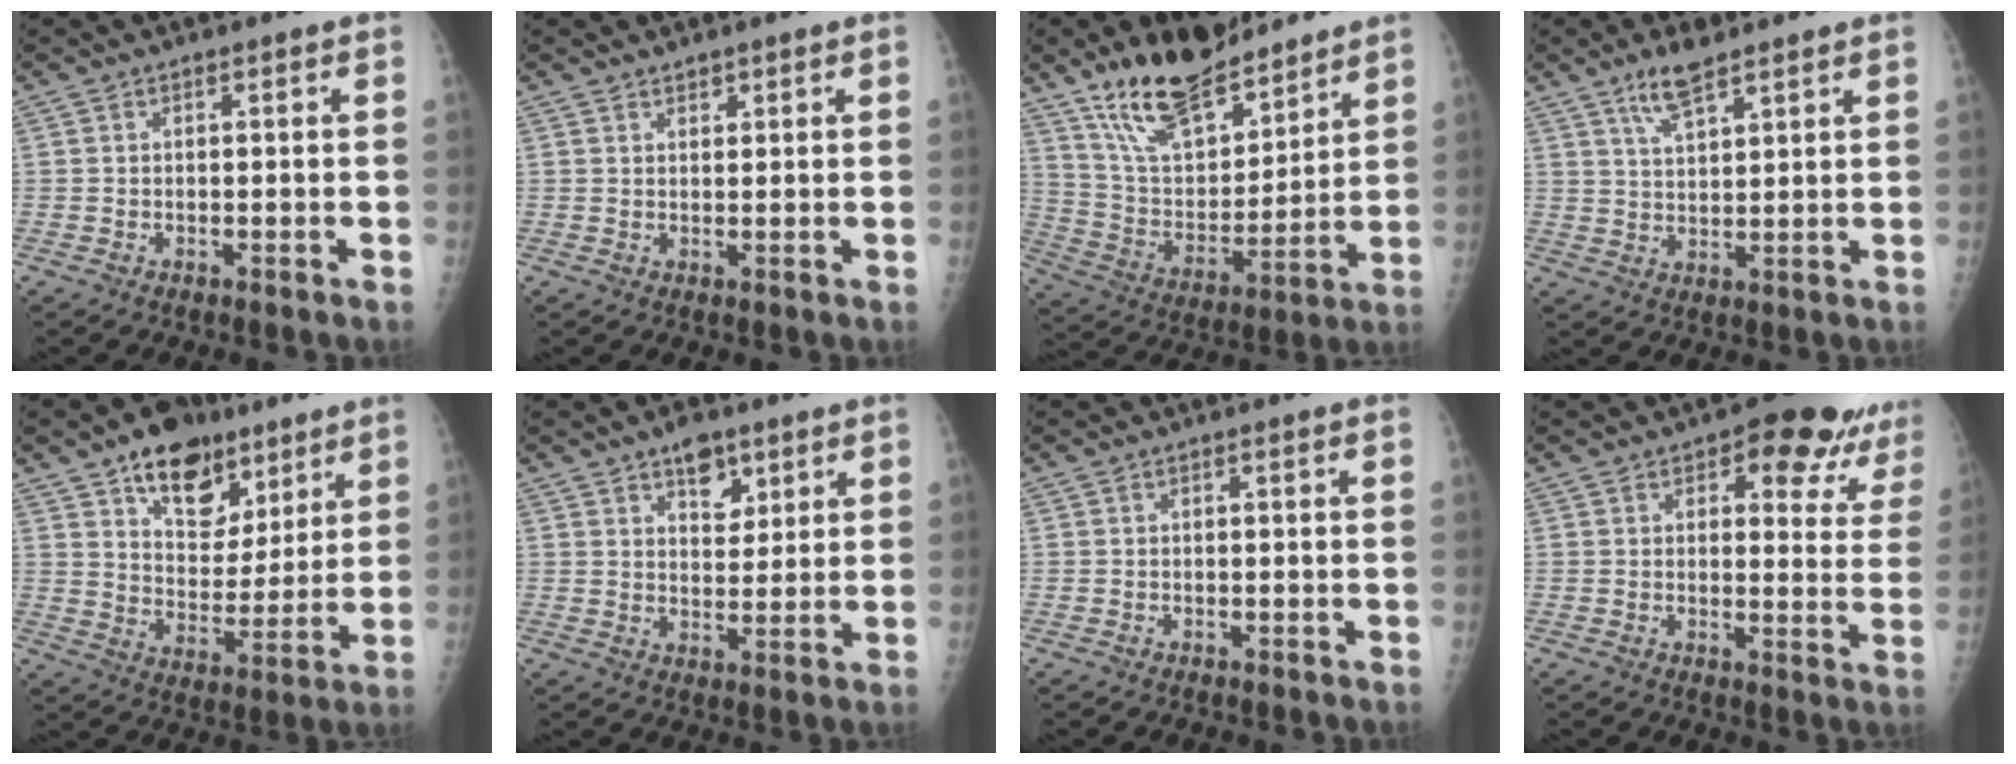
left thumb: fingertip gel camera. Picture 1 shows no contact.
{"total": 1.5, "force": [1.3, 0.7, 0.5], "torque": [0.002, -0.008, 0.019]}
{"total": 19.3, "force": [14.5, 7.8, 10.1], "torque": [-0.129, -0.077, 0.263]}
{"total": 6.6, "force": [4.7, 2.1, 4.2], "torque": [-0.067, -0.024, 0.089]}
{"total": 15.0, "force": [9.4, 9.1, 7.4], "torque": [-0.066, -0.050, 0.153]}
{"total": 6.6, "force": [4.1, 3.7, 3.6], "torque": [-0.025, -0.023, 0.063]}
{"total": 0.0}
{"total": 13.7, "force": [9.1, 6.4, 8.1], "torque": [-0.030, -0.038, 0.088]}